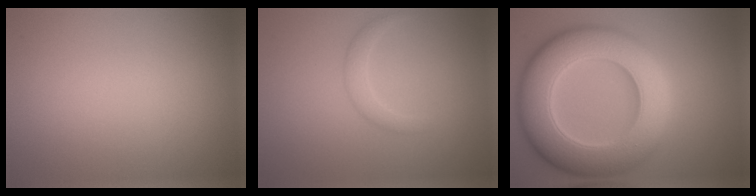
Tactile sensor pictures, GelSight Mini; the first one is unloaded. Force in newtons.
{"total": 1.6, "press": 1.6, "slide": 0.1}
{"total": 13.2, "press": 13.1, "slide": 2.1}